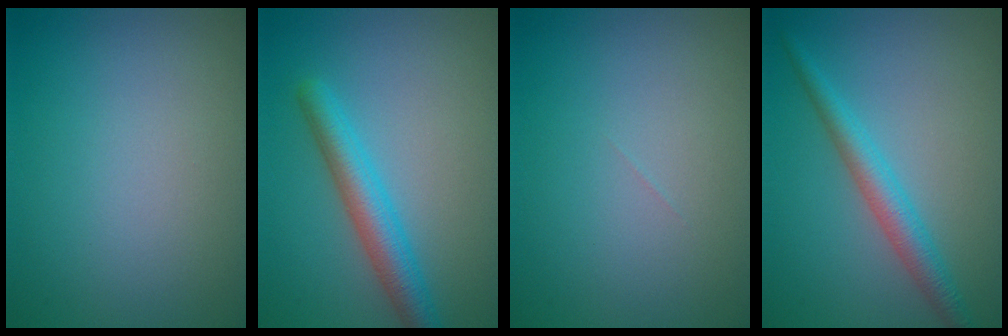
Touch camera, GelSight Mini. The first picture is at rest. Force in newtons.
{"total": 3.8, "press": 3.8, "slide": 0.1}
{"total": 0.0}
{"total": 3.1, "press": 3.1, "slide": 0.0}